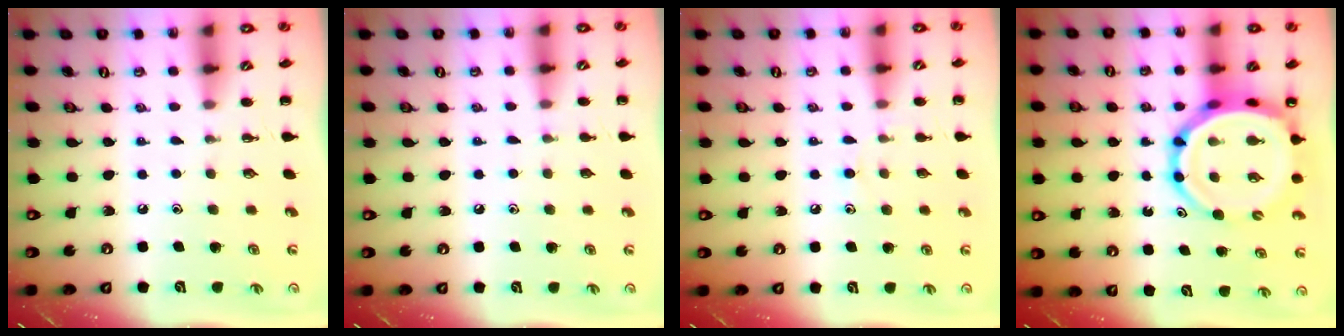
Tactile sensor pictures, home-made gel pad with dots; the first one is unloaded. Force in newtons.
{"total": 2.6, "press": 2.4, "slide": 1.0}
{"total": 7.1, "press": 6.8, "slide": 1.9}
{"total": 13.1, "press": 12.5, "slide": 3.9}